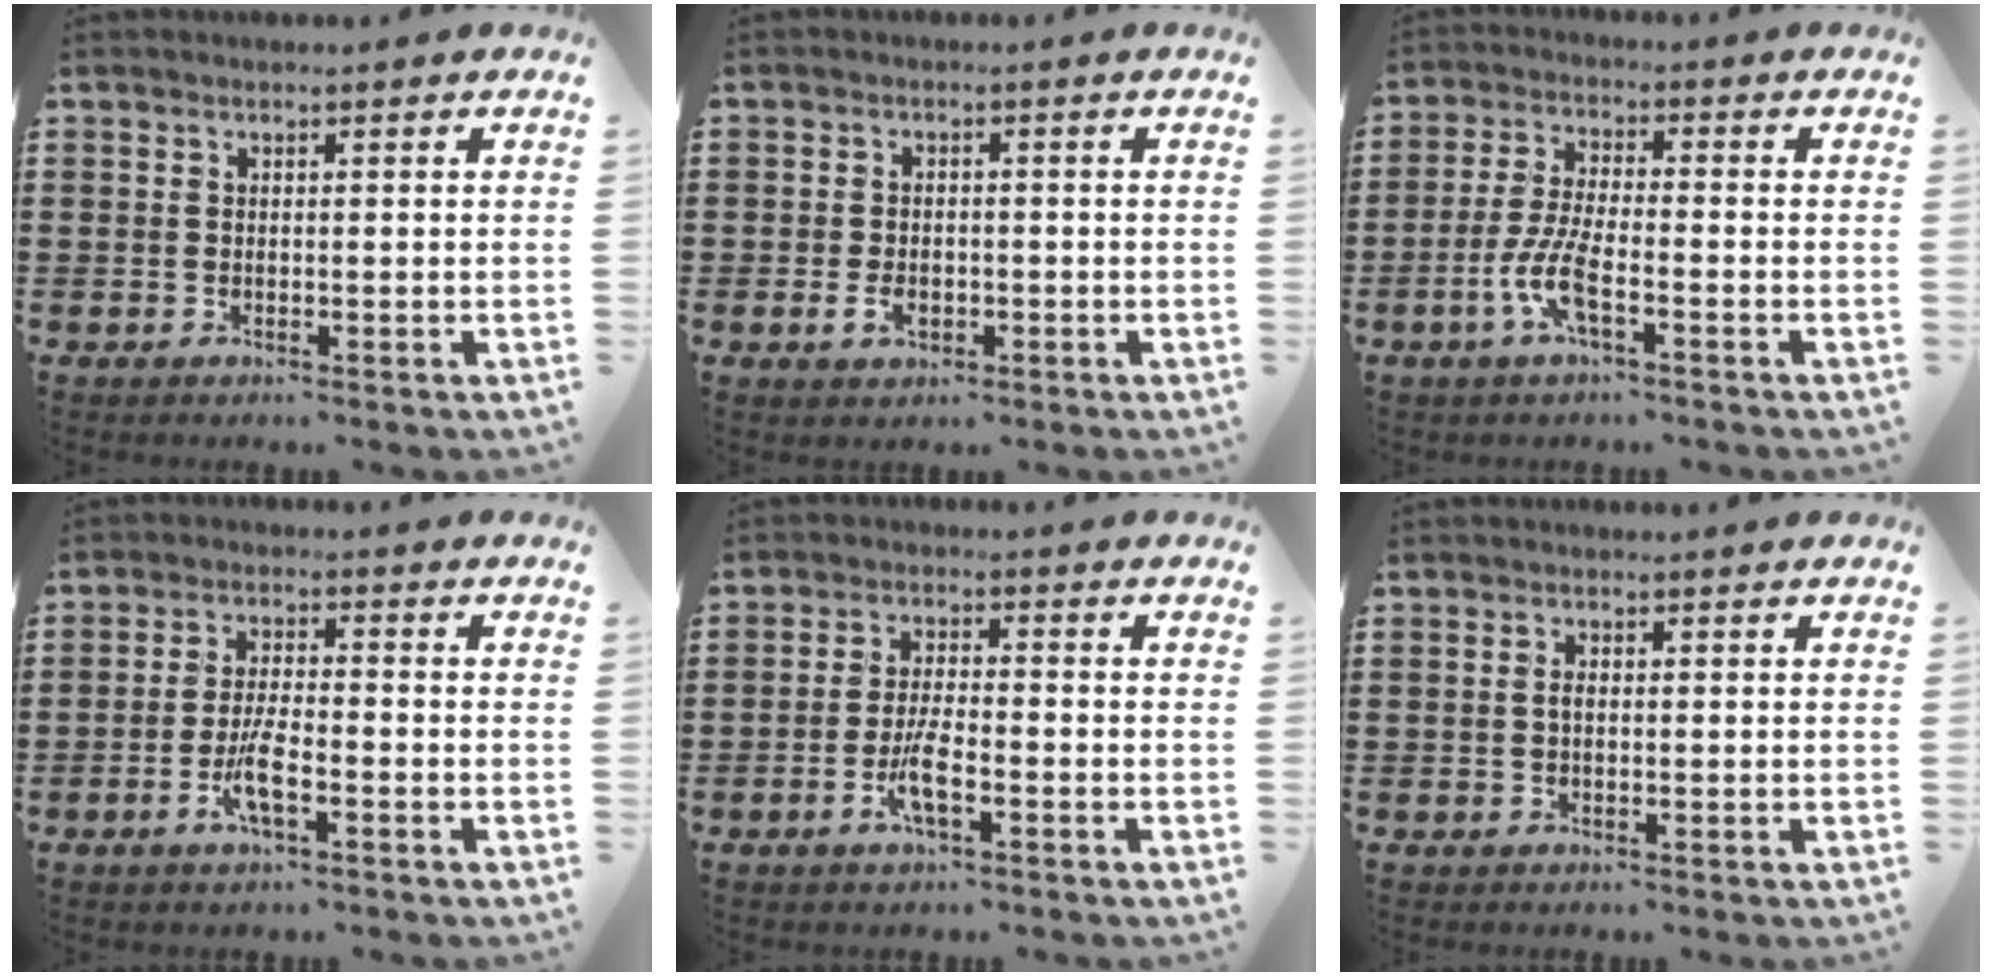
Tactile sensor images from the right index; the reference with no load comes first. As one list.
[{"total": 2.7, "force": [-1.1, 1.6, 1.9], "torque": [-0.037, -0.001, -0.019]}, {"total": 6.4, "force": [-2.8, 1.4, 5.6], "torque": [-0.133, -0.015, -0.058]}, {"total": 5.2, "force": [-2.3, 1.1, 4.5], "torque": [-0.100, -0.008, -0.048]}, {"total": 4.9, "force": [-2.1, 1.0, 4.3], "torque": [-0.097, -0.009, -0.045]}, {"total": 1.0, "force": [-0.1, 0.4, 0.9], "torque": [-0.019, 0.000, -0.002]}]